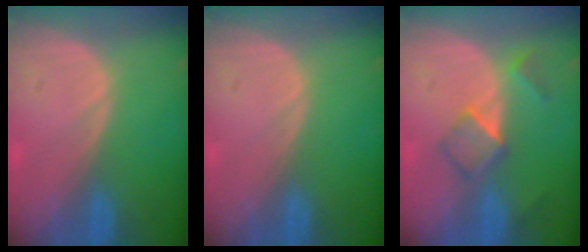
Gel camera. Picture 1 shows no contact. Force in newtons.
{"total": 0.0}
{"total": 5.3, "press": 4.7, "slide": 2.5}